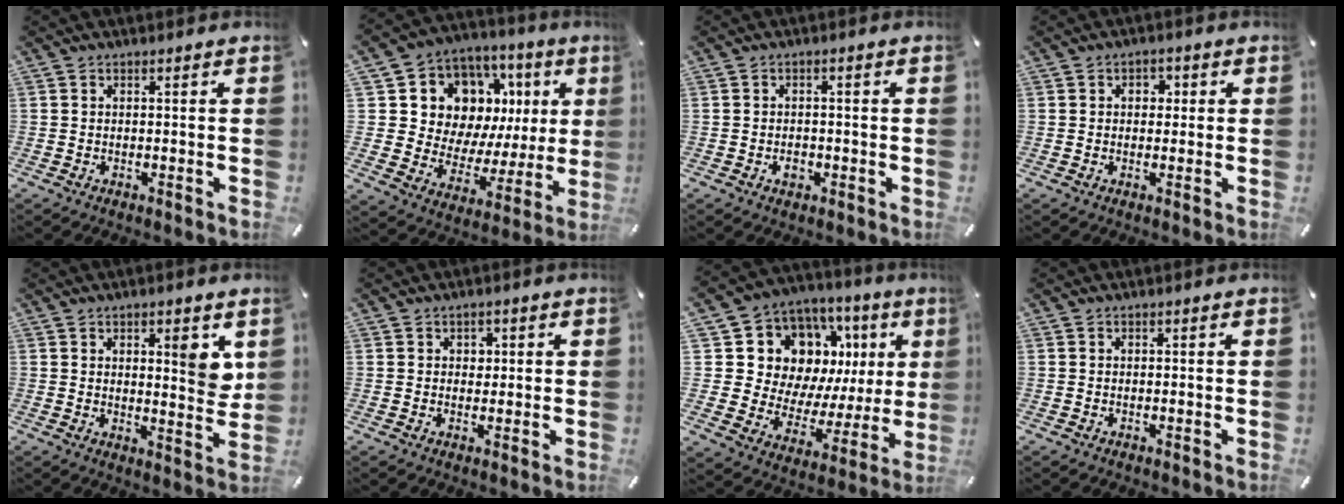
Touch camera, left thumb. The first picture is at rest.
{"total": 14.0, "force": [6.8, 11.0, 5.4], "torque": [-0.083, -0.066, 0.135]}
{"total": 2.3, "force": [-0.8, 1.7, 1.4], "torque": [-0.026, 0.004, -0.015]}
{"total": 2.4, "force": [-0.1, 2.0, 1.3], "torque": [-0.011, 0.003, -0.010]}
{"total": 6.7, "force": [3.1, 2.0, 5.5], "torque": [-0.066, -0.024, 0.043]}
{"total": 2.0, "force": [0.4, 1.8, 0.8], "torque": [-0.001, 0.000, 0.001]}
{"total": 15.6, "force": [7.5, 11.9, 6.9], "torque": [-0.110, -0.072, 0.151]}
{"total": 0.0}